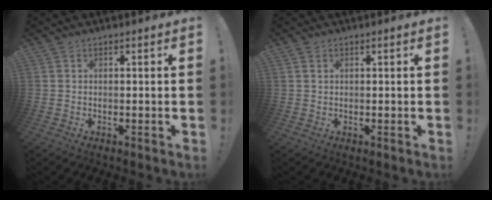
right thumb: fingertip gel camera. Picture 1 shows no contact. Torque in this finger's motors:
{"motor_torque": [-0.07, -0.06, -0.11, -0.08, 0.01]}